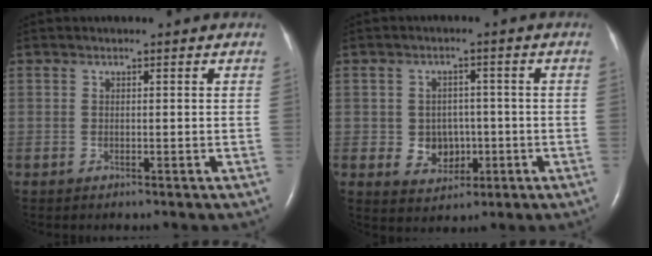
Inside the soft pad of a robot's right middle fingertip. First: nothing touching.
{"total": 5.0, "force": [-0.9, 4.3, 2.5], "torque": [-0.037, 0.011, -0.003]}